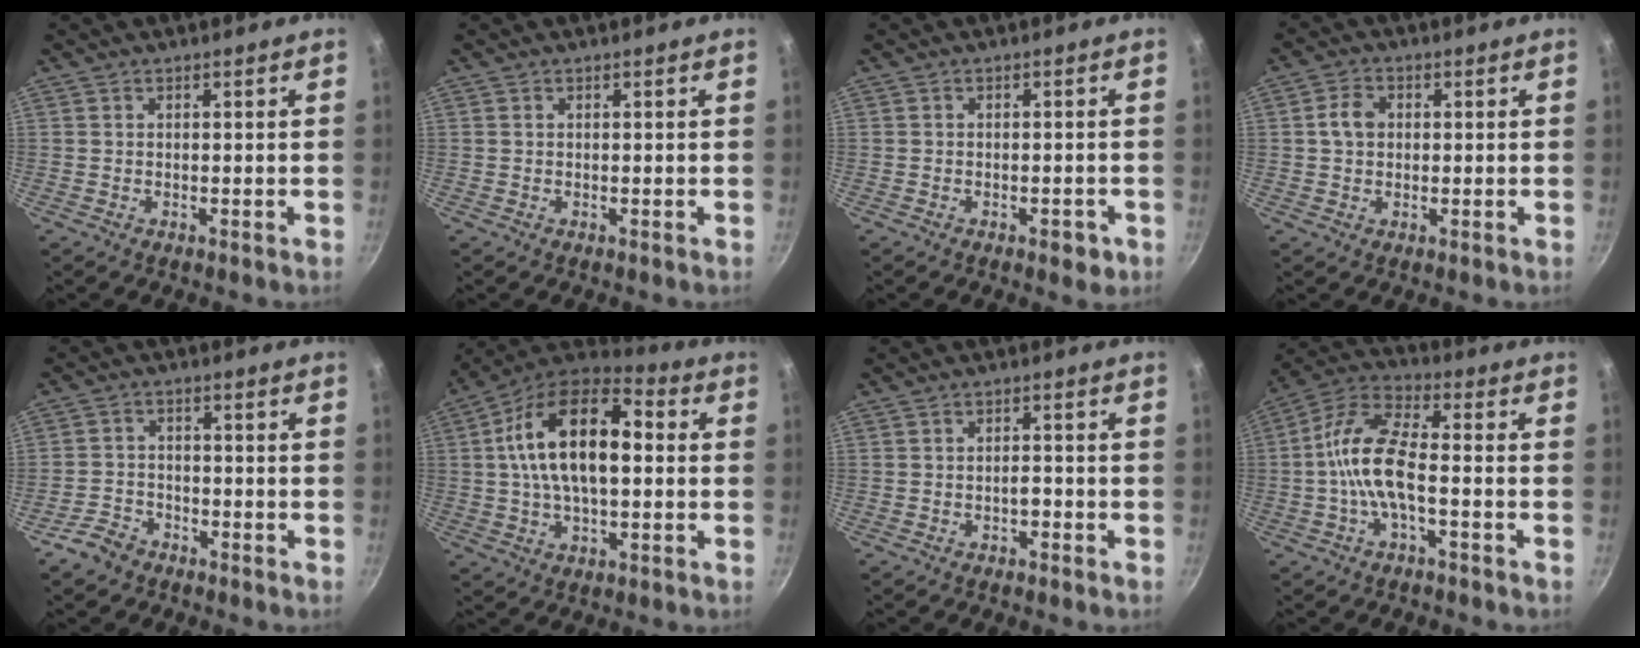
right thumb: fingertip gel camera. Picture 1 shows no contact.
{"total": 0.0}
{"total": 2.7, "force": [-1.4, 1.3, 1.8], "torque": [-0.014, 0.005, -0.018]}
{"total": 4.3, "force": [0.5, 3.4, 2.7], "torque": [-0.044, 0.008, 0.006]}
{"total": 4.8, "force": [-3.6, 2.9, 1.2], "torque": [-0.017, 0.019, -0.070]}
{"total": 19.5, "force": [2.0, 10.2, 16.5], "torque": [-0.279, 0.032, 0.025]}
{"total": 1.9, "force": [-1.2, 1.2, 1.0], "torque": [-0.006, 0.012, -0.019]}
{"total": 11.8, "force": [-1.9, 4.8, 10.6], "torque": [-0.227, 0.041, -0.041]}